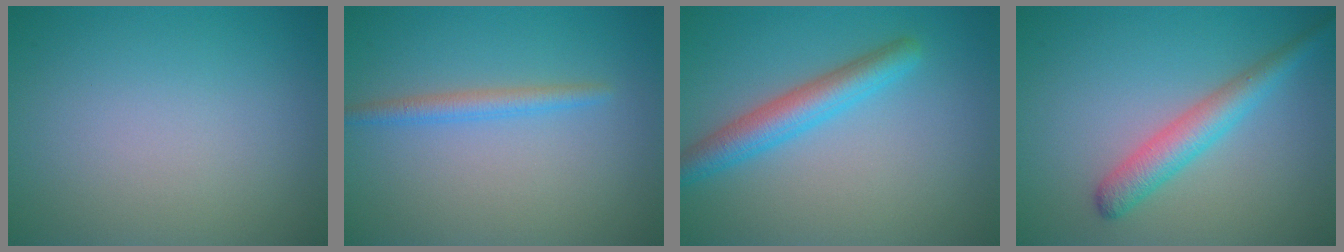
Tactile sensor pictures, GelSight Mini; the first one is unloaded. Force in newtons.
{"total": 1.8, "press": 1.8, "slide": 0.2}
{"total": 3.8, "press": 3.8, "slide": 0.1}
{"total": 2.8, "press": 2.8, "slide": 0.2}